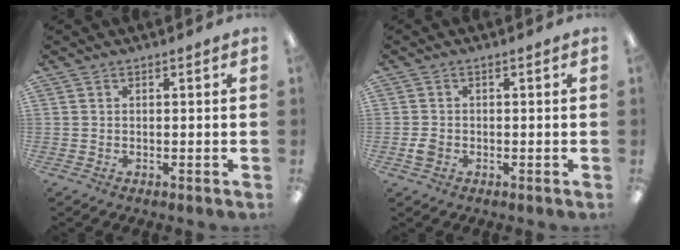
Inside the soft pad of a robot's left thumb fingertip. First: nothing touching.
{"total": 2.3, "force": [-0.6, 1.8, 1.3], "torque": [-0.030, 0.001, -0.013]}